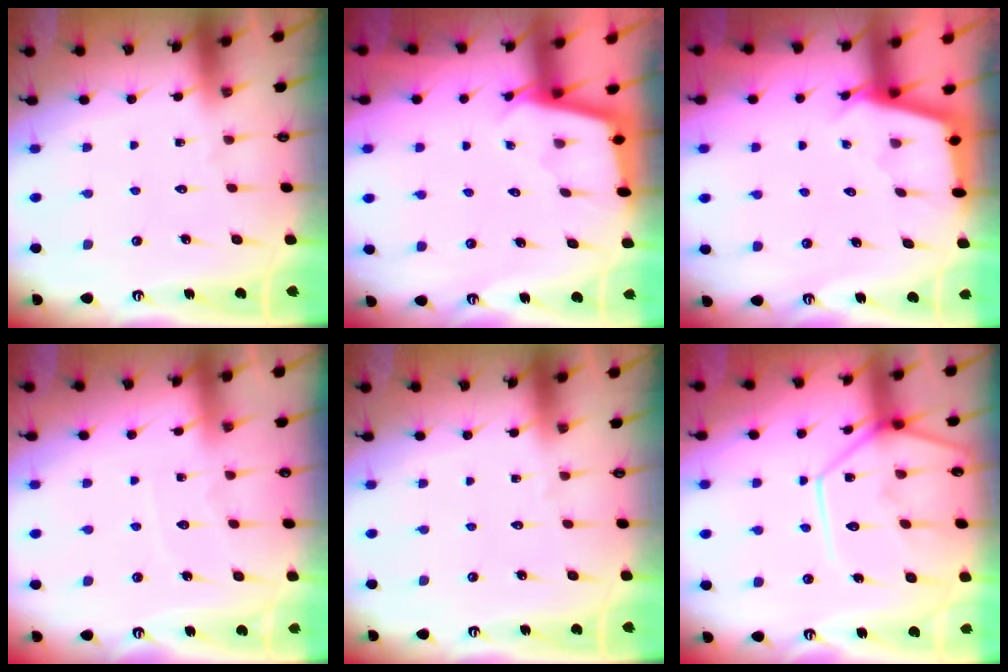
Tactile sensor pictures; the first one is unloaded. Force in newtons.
{"total": 2.2, "press": 2.2, "slide": 0.1}
{"total": 2.9, "press": 2.9, "slide": 0.3}
{"total": 4.8, "press": 4.8, "slide": 0.1}
{"total": 0.0}
{"total": 16.2, "press": 16.1, "slide": 1.8}